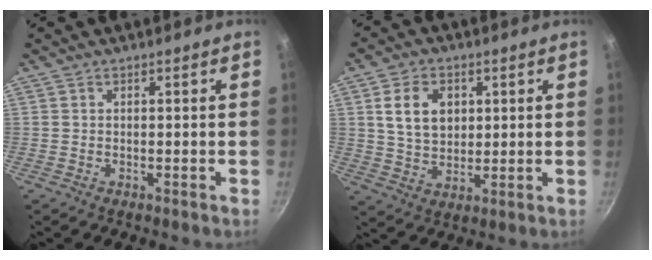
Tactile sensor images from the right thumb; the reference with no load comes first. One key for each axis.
{"total": 9.2, "fx": 2.4, "fy": 6.6, "fz": 5.9, "tx": -0.086, "ty": -0.007, "tz": 0.046}